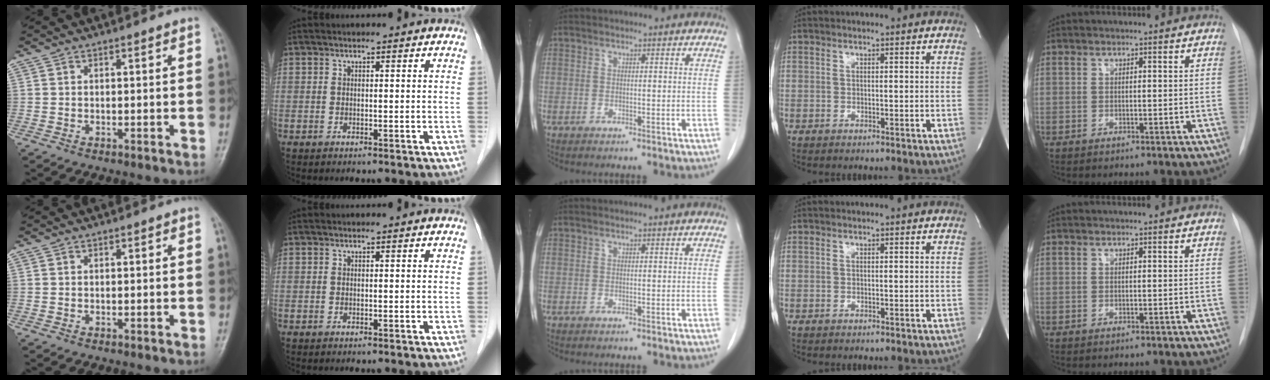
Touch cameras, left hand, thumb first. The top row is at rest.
{}